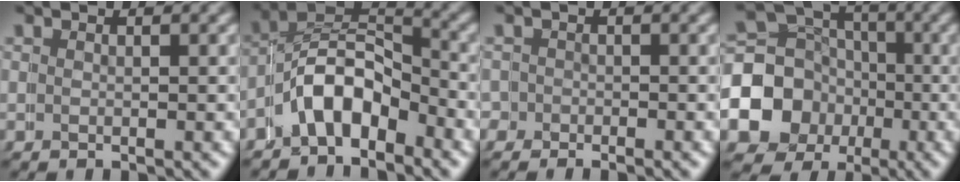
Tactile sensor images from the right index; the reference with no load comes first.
{"total": 5.8, "force": [-2.4, 4.3, 3.0], "torque": [-0.062, -0.021, -0.048]}
{"total": 2.2, "force": [-0.8, 2.1, 0.1], "torque": [-0.018, -0.008, -0.019]}
{"total": 13.8, "force": [-3.1, 12.9, 3.6], "torque": [-0.080, -0.057, -0.058]}